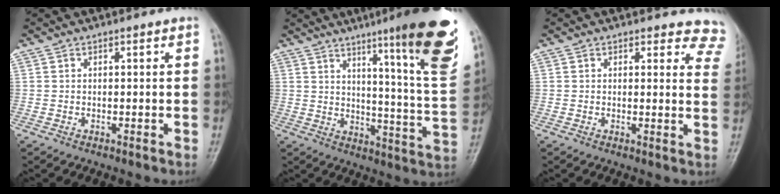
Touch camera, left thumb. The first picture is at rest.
{"total": 20.3, "force": [11.9, 1.1, 16.4], "torque": [-0.199, -0.068, 0.167]}
{"total": 8.5, "force": [7.8, 3.2, 0.3], "torque": [0.060, -0.042, 0.046]}